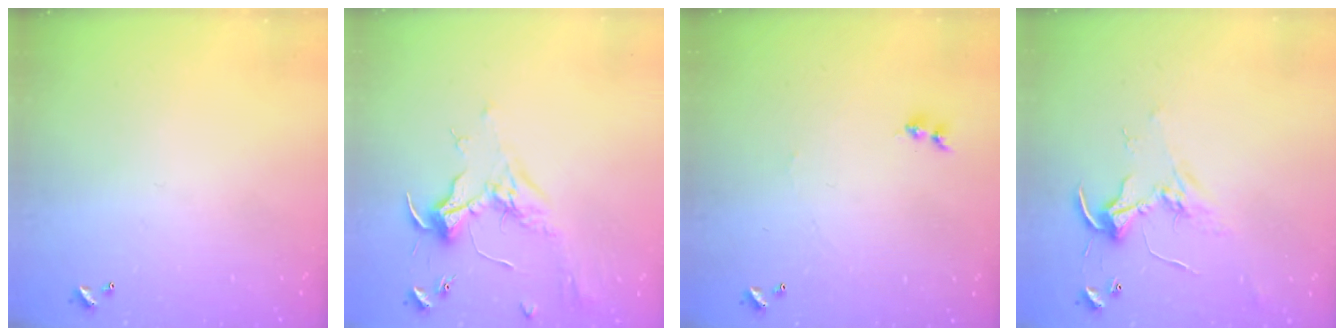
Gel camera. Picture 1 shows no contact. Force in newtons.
{"total": 1.8, "press": 1.7, "slide": 0.7}
{"total": 1.1, "press": 0.9, "slide": 0.5}
{"total": 2.5, "press": 2.5, "slide": 0.2}